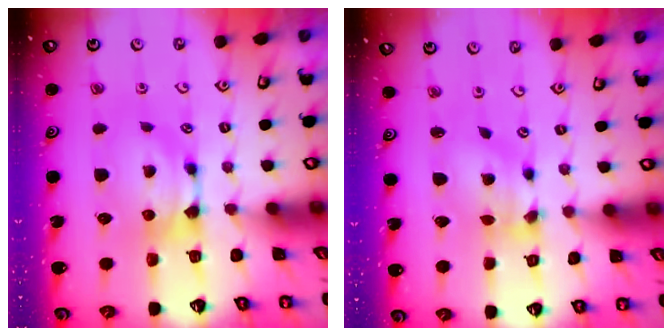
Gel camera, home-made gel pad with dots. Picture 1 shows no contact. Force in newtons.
{"total": 2.0, "press": 1.5, "slide": 1.3}